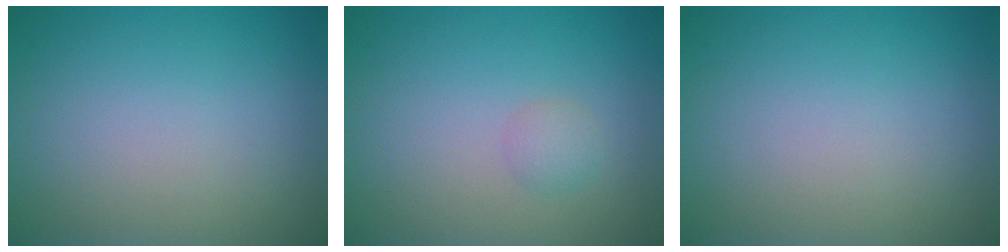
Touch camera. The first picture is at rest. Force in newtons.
{"total": 1.2, "press": 1.2, "slide": 0.0}
{"total": 0.0}